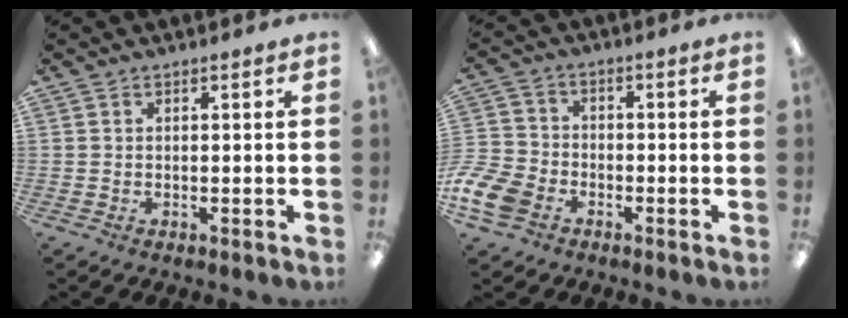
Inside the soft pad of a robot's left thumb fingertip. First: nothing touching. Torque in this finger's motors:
{"motor_torque": [-0.77, 1.52, 0.96, 1.00, 0.20]}